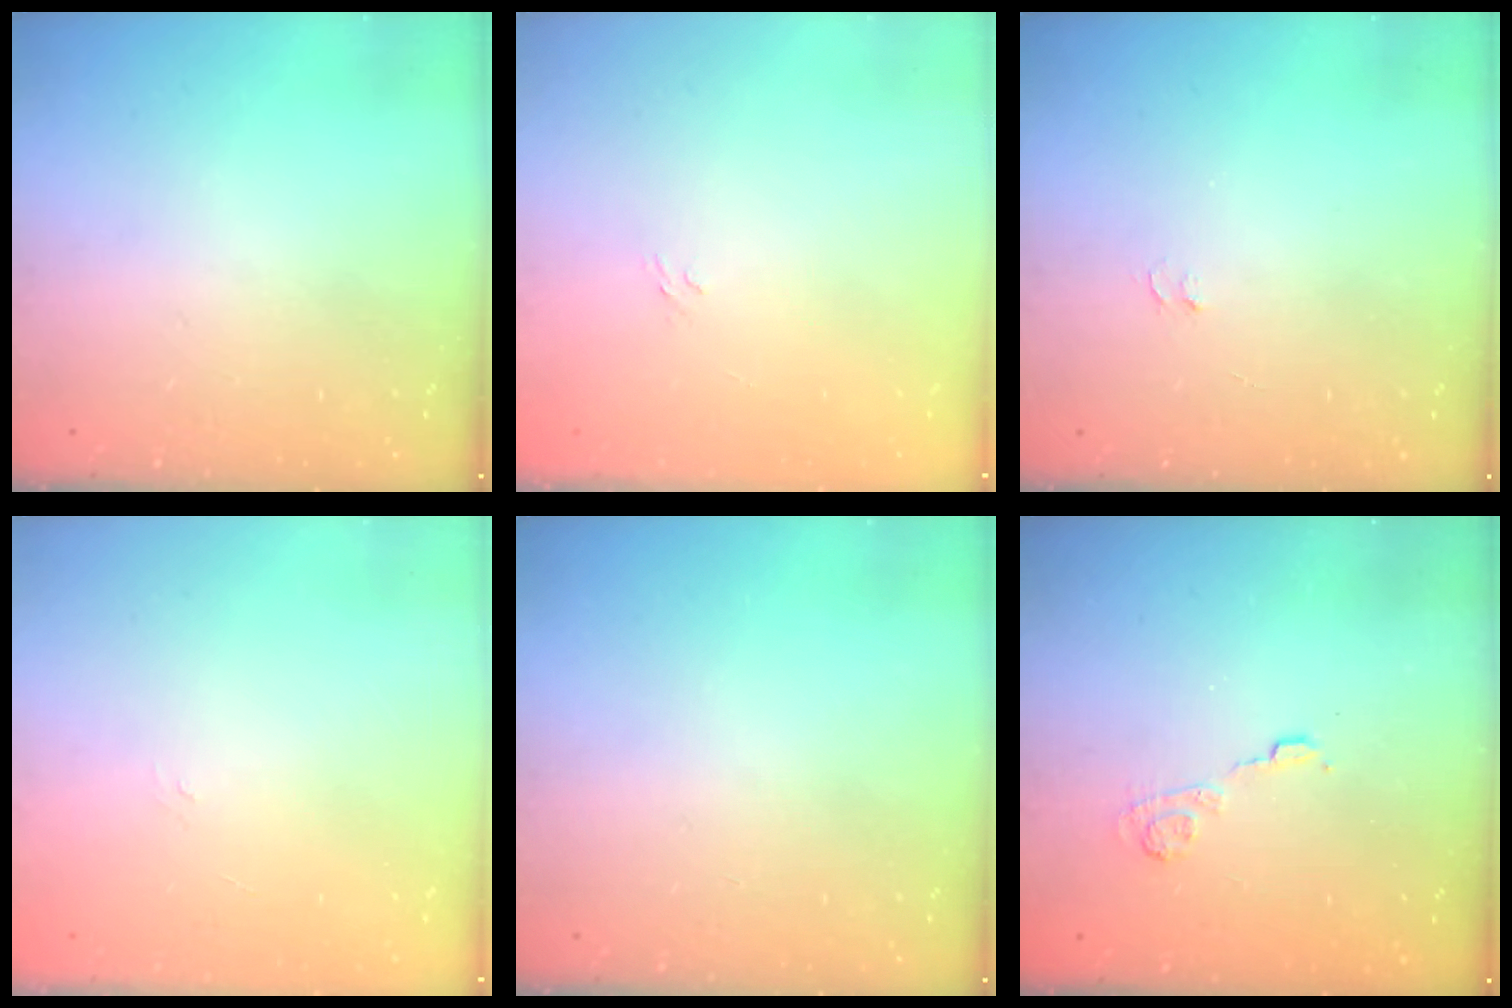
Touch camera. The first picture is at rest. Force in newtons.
{"total": 2.7, "press": 2.4, "slide": 1.1}
{"total": 3.4, "press": 3.4, "slide": 0.3}
{"total": 2.2, "press": 2.0, "slide": 1.1}
{"total": 0.0}
{"total": 4.1, "press": 3.8, "slide": 1.4}